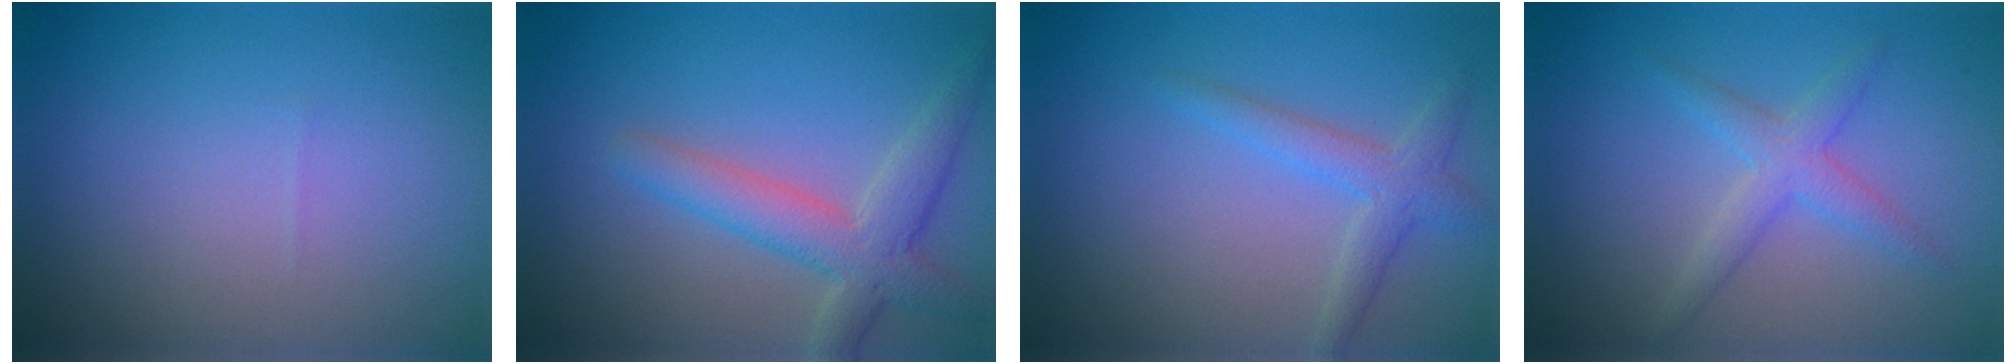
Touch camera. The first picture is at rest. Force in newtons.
{"total": 4.4, "press": 4.4, "slide": 0.3}
{"total": 2.4, "press": 2.4, "slide": 0.1}
{"total": 2.5, "press": 2.5, "slide": 0.1}